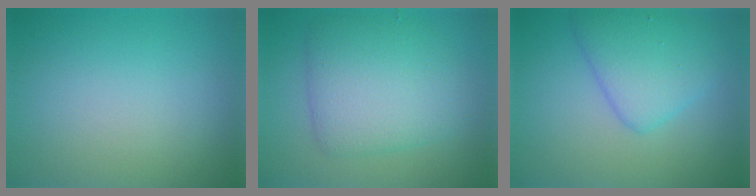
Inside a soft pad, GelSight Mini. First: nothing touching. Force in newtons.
{"total": 6.0, "press": 6.0, "slide": 0.2}
{"total": 4.5, "press": 4.5, "slide": 0.2}